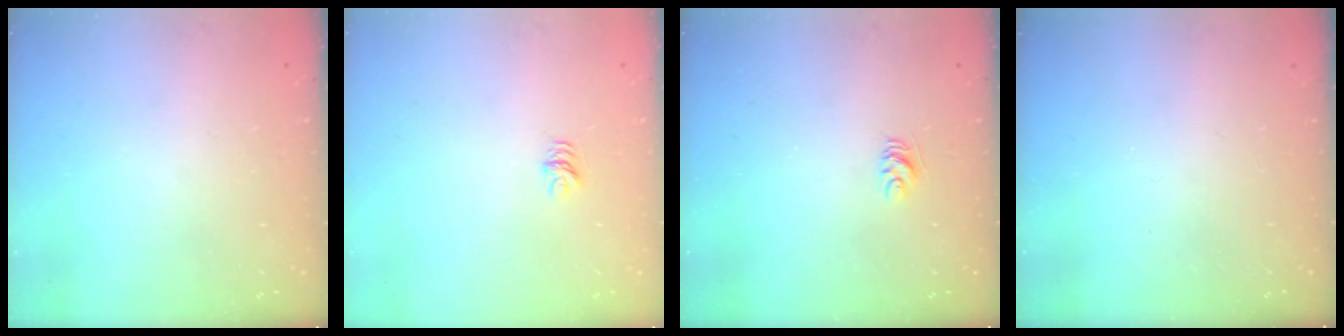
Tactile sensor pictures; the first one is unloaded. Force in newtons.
{"total": 3.9, "press": 3.9, "slide": 0.3}
{"total": 3.8, "press": 3.8, "slide": 0.4}
{"total": 0.0}